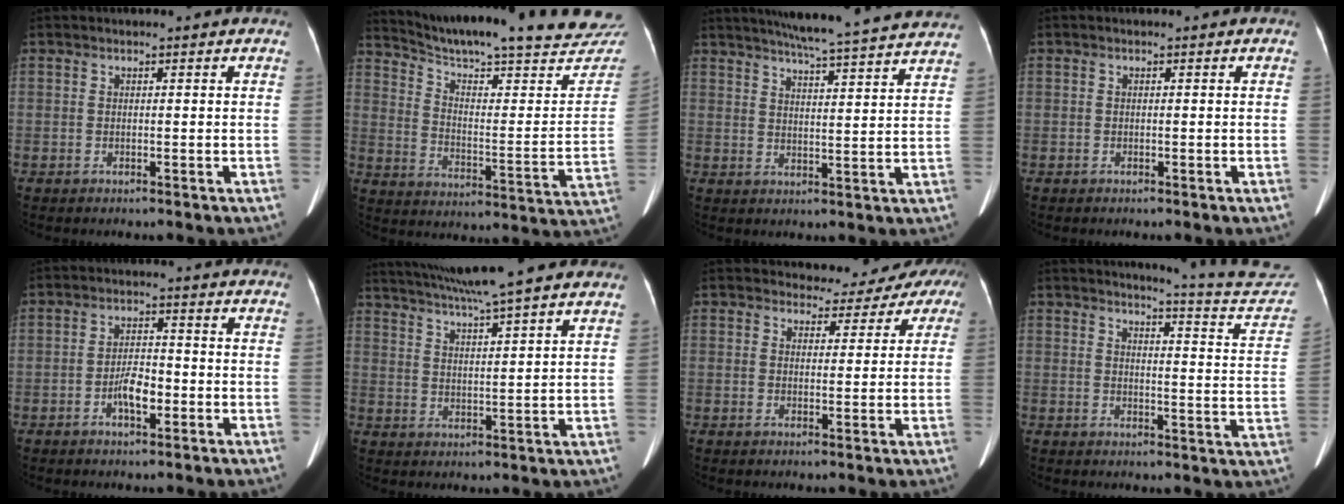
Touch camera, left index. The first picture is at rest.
{"total": 30.1, "force": [27.5, 3.3, 11.7], "torque": [-0.180, -0.094, 0.355]}
{"total": 21.5, "force": [19.6, 0.1, 8.7], "torque": [-0.137, -0.010, 0.247]}
{"total": 0.0}
{"total": 4.0, "force": [-1.7, 1.5, 3.3], "torque": [-0.062, 0.005, -0.032]}
{"total": 17.0, "force": [14.5, 0.0, 8.8], "torque": [-0.156, 0.027, 0.208]}
{"total": 6.4, "force": [5.1, 3.4, 1.7], "torque": [-0.011, 0.014, 0.044]}
{"total": 15.1, "force": [14.9, -1.0, 2.0], "torque": [-0.021, -0.113, 0.150]}